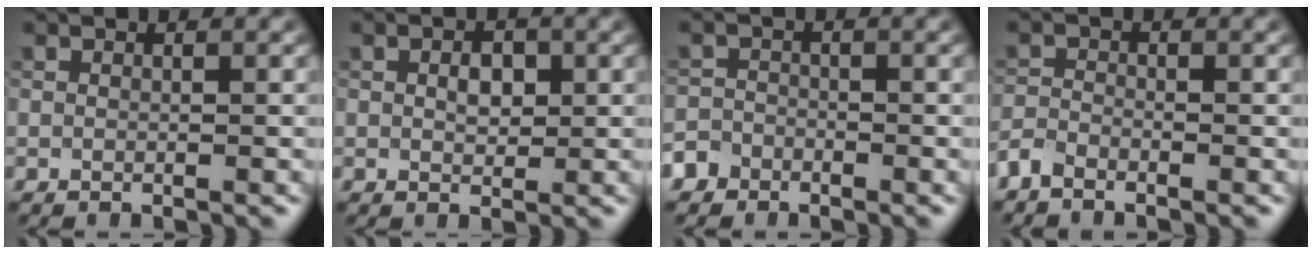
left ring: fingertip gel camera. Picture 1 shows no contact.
{"total": 1.8, "force": [0.3, 1.2, 1.4], "torque": [-0.024, 0.001, 0.004]}
{"total": 2.7, "force": [-2.1, 1.7, 0.1], "torque": [0.009, -0.001, -0.041]}
{"total": 1.8, "force": [-1.6, 0.6, 0.6], "torque": [-0.013, 0.001, -0.041]}